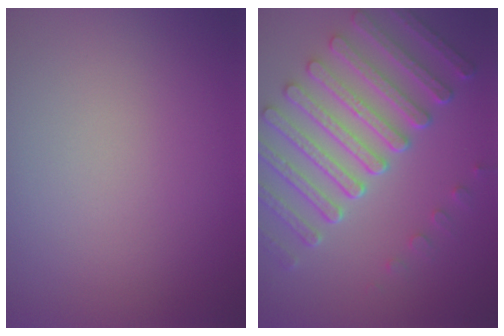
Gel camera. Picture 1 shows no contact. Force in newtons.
{"total": 7.4, "press": 5.6, "slide": 4.9}